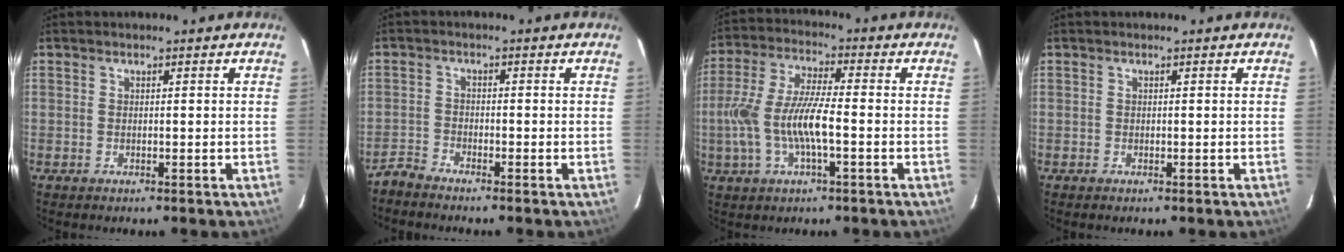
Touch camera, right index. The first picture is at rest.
{"total": 2.6, "force": [-2.5, 0.4, 0.2], "torque": [-0.008, -0.003, -0.059]}
{"total": 12.0, "force": [-2.6, 2.8, 11.4], "torque": [-0.242, -0.001, -0.048]}
{"total": 0.0}